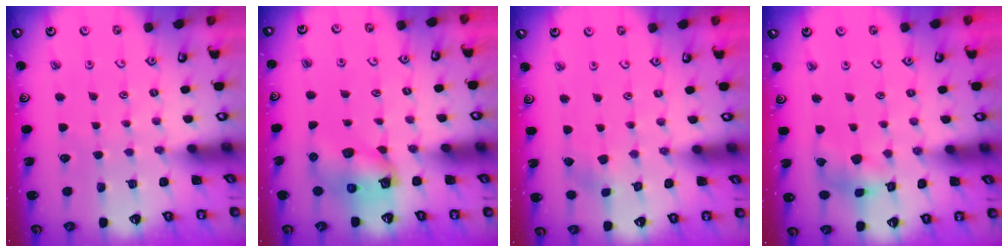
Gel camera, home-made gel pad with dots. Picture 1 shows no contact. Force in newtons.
{"total": 8.1, "press": 8.0, "slide": 0.9}
{"total": 2.0, "press": 1.9, "slide": 0.3}
{"total": 7.2, "press": 7.2, "slide": 0.9}